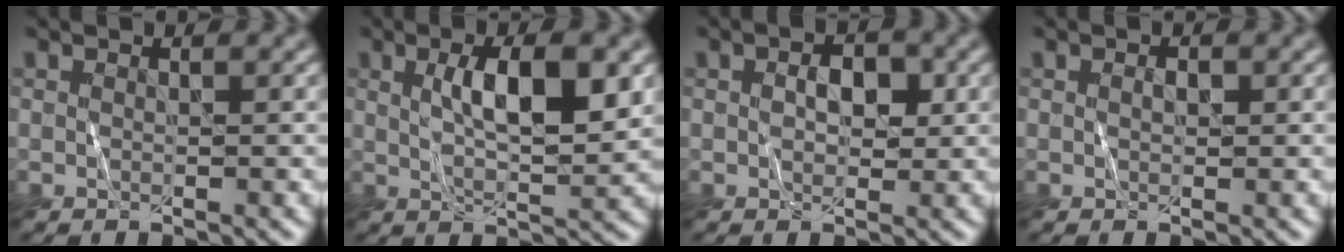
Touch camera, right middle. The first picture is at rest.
{"total": 6.2, "force": [1.8, 1.8, 5.7], "torque": [-0.093, 0.004, 0.031]}
{"total": 2.5, "force": [0.5, 1.5, 2.0], "torque": [-0.028, 0.004, 0.006]}
{"total": 0.6, "force": [0.2, 0.4, 0.4], "torque": [-0.008, 0.000, 0.002]}